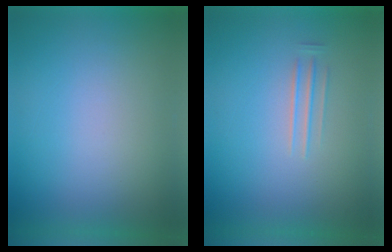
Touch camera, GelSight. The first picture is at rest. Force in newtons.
{"total": 1.7}